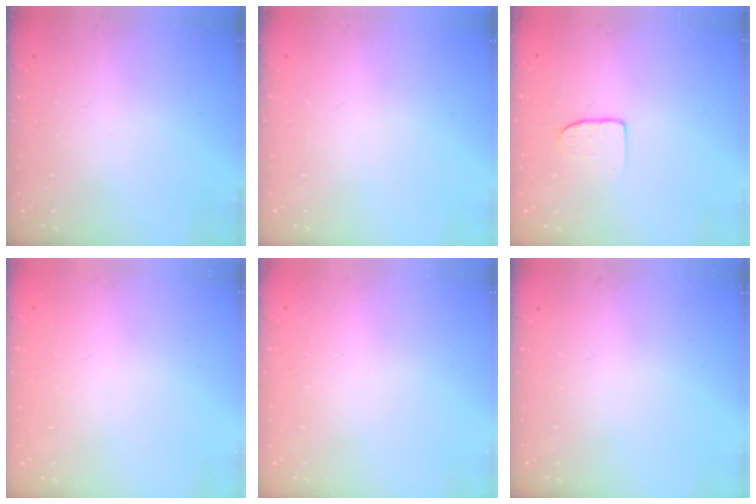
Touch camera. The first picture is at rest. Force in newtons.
{"total": 0.0}
{"total": 5.1, "press": 5.1, "slide": 0.4}
{"total": 0.0}
{"total": 0.0}
{"total": 0.0}